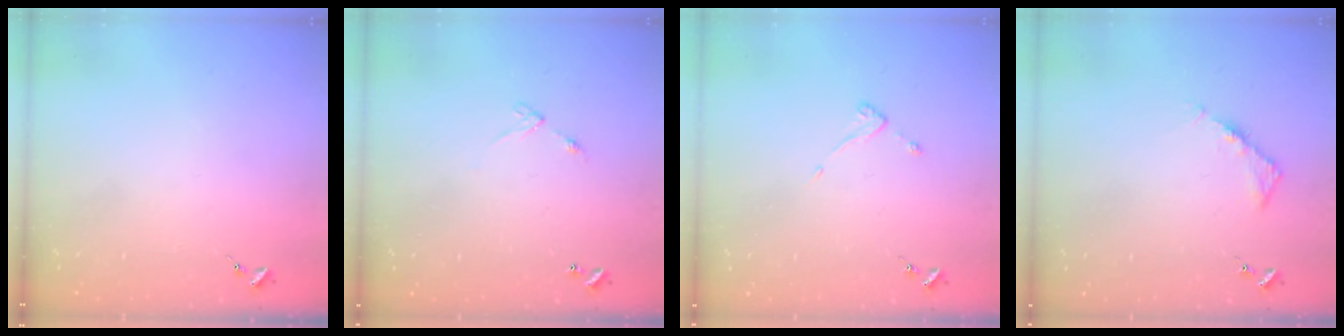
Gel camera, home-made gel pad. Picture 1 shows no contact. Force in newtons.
{"total": 4.6, "press": 4.6, "slide": 0.5}
{"total": 3.6, "press": 3.6, "slide": 0.3}
{"total": 4.5, "press": 4.5, "slide": 0.4}